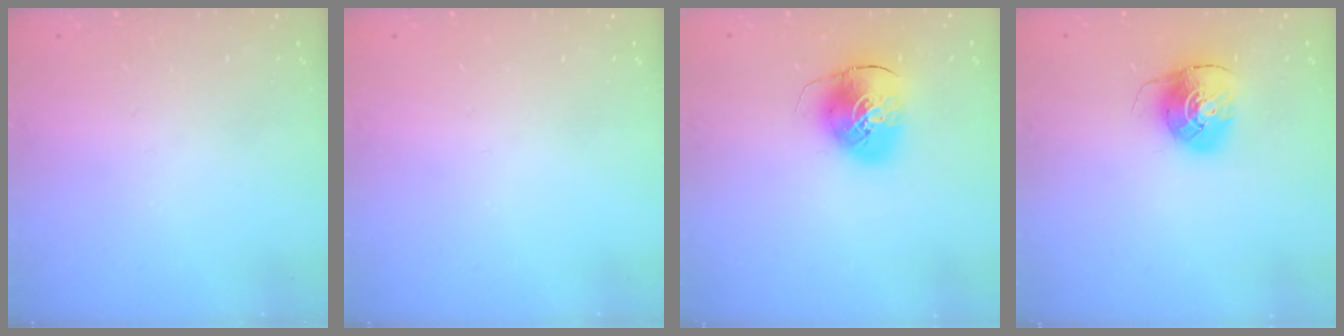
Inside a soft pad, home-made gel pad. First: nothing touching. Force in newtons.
{"total": 0.0}
{"total": 10.4, "press": 10.2, "slide": 1.8}
{"total": 10.3, "press": 10.3, "slide": 0.4}